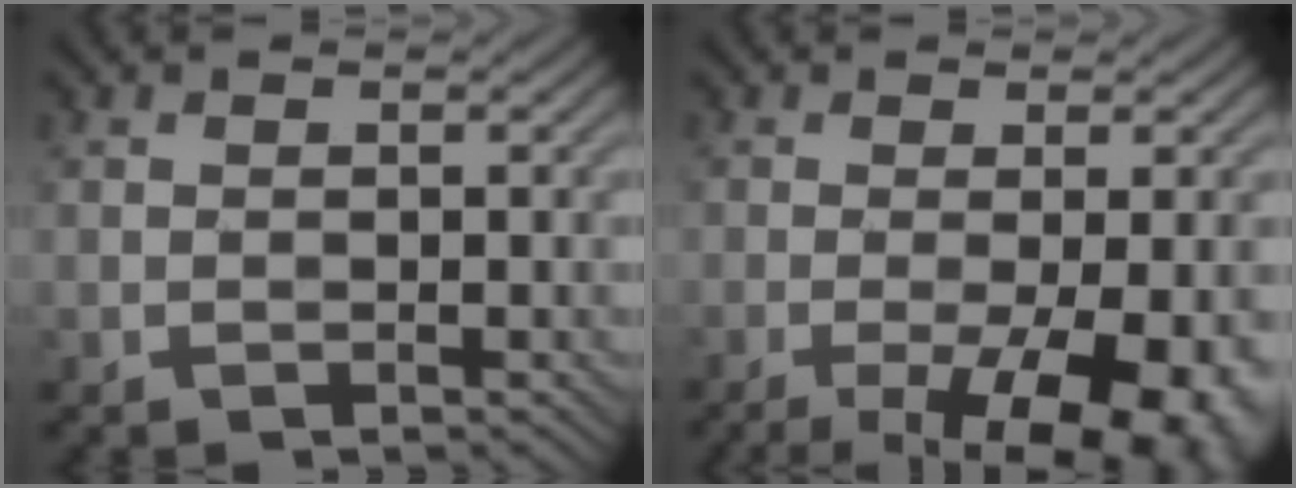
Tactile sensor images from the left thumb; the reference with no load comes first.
{"total": 11.6, "force": [-4.9, 3.3, 10.0], "torque": [-0.138, -0.008, -0.061]}